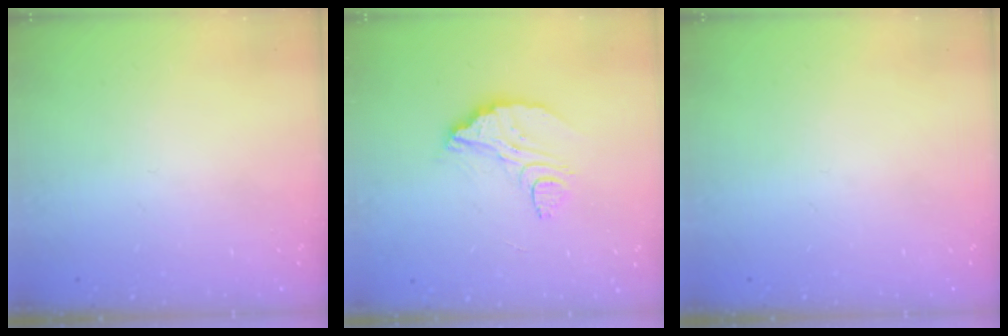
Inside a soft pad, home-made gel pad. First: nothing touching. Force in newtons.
{"total": 9.8, "press": 9.7, "slide": 0.8}
{"total": 0.0}